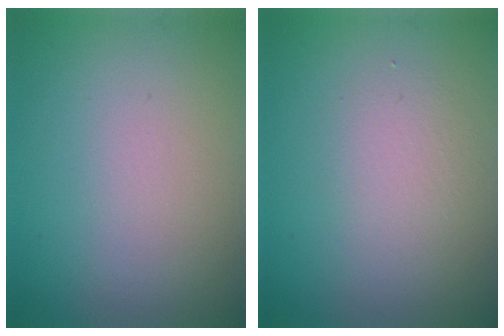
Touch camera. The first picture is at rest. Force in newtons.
{"total": 1.9, "press": 1.9, "slide": 0.1}